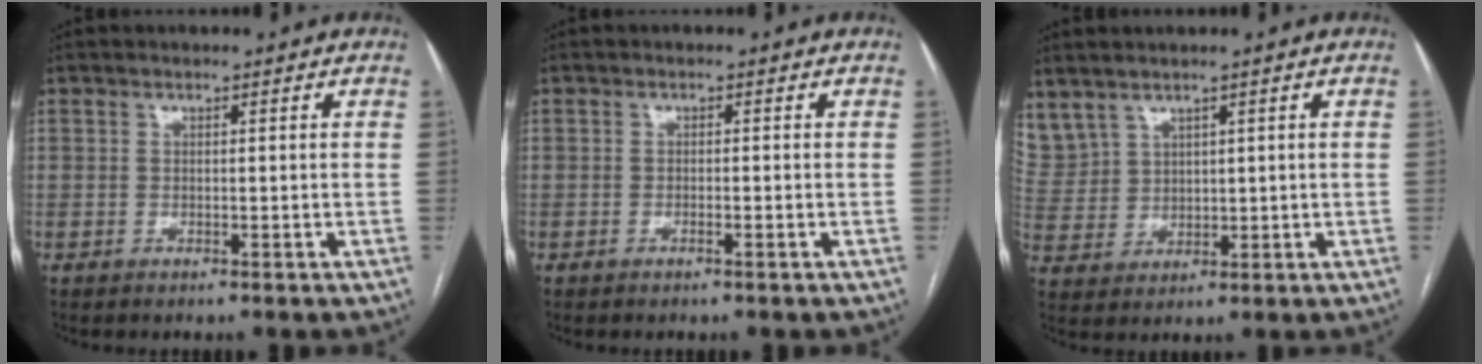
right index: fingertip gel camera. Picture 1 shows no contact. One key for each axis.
{"total": 0.8, "fx": -0.5, "fy": 0.0, "fz": 0.7, "tx": -0.014, "ty": 0.001, "tz": -0.008}
{"total": 9.2, "fx": 5.9, "fy": 6.4, "fz": 2.9, "tx": -0.096, "ty": 0.024, "tz": 0.148}